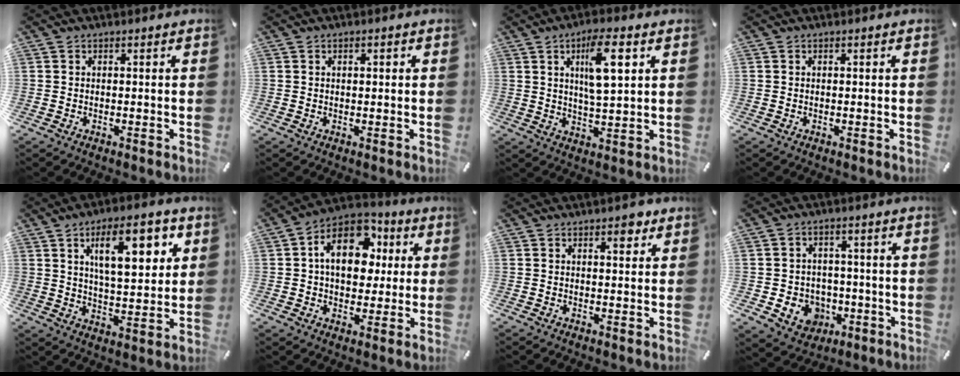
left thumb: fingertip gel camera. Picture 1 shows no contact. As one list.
[{"total": 1.2, "force": [0.3, 0.6, 1.0], "torque": [-0.019, 0.004, 0.004]}, {"total": 10.8, "force": [4.0, 3.1, 9.5], "torque": [-0.166, -0.003, 0.062]}, {"total": 0.0}, {"total": 15.6, "force": [6.9, 6.4, 12.4], "torque": [-0.186, -0.013, 0.108]}, {"total": 15.3, "force": [3.3, 11.0, 10.1], "torque": [-0.169, -0.004, 0.060]}, {"total": 3.5, "force": [2.1, 1.8, 2.2], "torque": [-0.015, -0.007, 0.029]}, {"total": 7.9, "force": [-1.6, 7.5, 2.1], "torque": [-0.038, 0.011, -0.020]}]